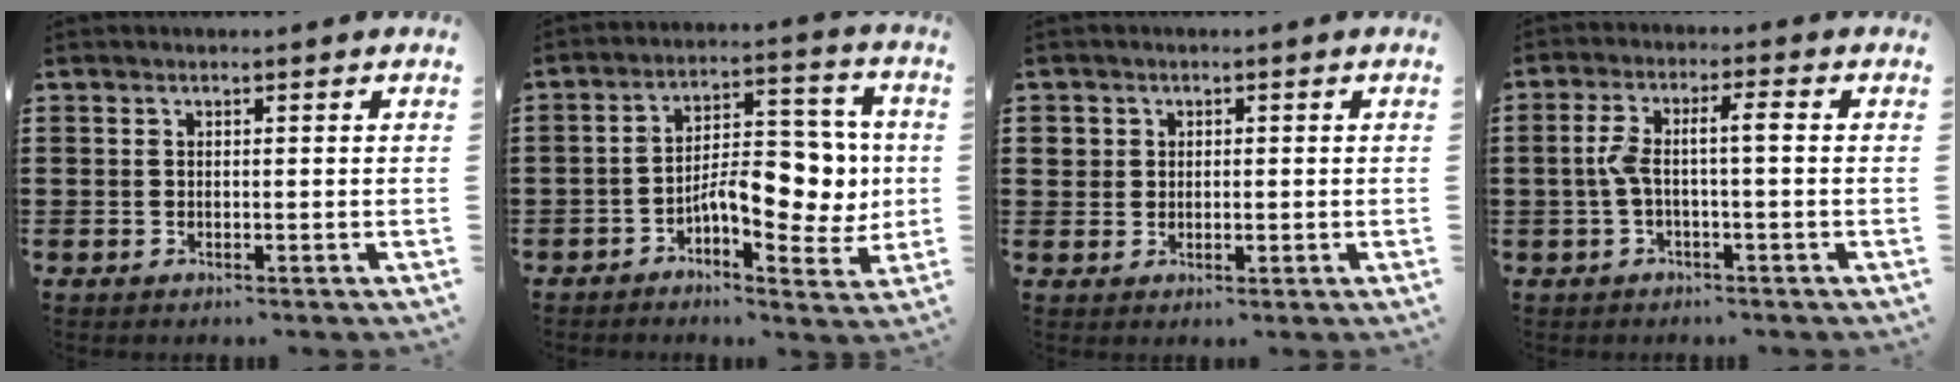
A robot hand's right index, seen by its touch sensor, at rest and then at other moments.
{"total": 9.8, "force": [-1.7, 4.7, 8.4], "torque": [-0.108, -0.001, -0.033]}
{"total": 1.6, "force": [0.5, 1.5, 0.4], "torque": [-0.014, 0.007, 0.007]}
{"total": 4.8, "force": [-0.6, 0.6, 4.7], "torque": [-0.109, -0.007, -0.023]}